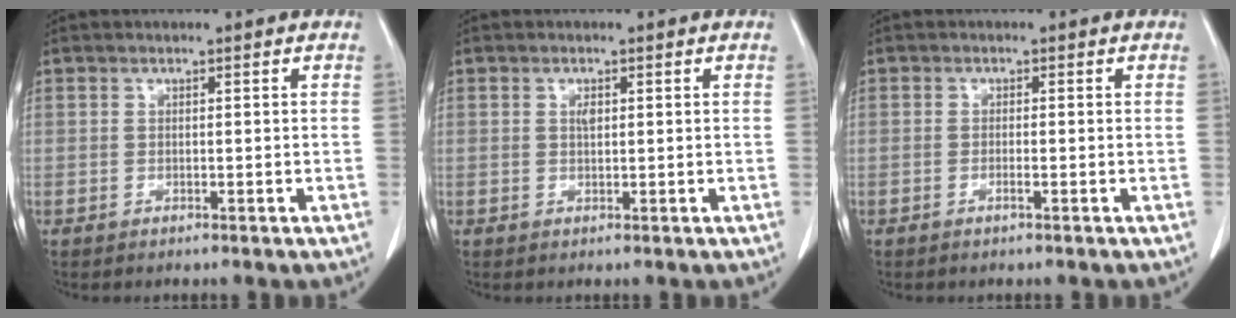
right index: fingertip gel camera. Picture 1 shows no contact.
{"total": 1.1, "force": [0.4, 0.5, 0.9], "torque": [-0.017, 0.000, 0.006]}
{"total": 1.0, "force": [-0.5, 0.0, 0.8], "torque": [-0.018, 0.000, -0.008]}